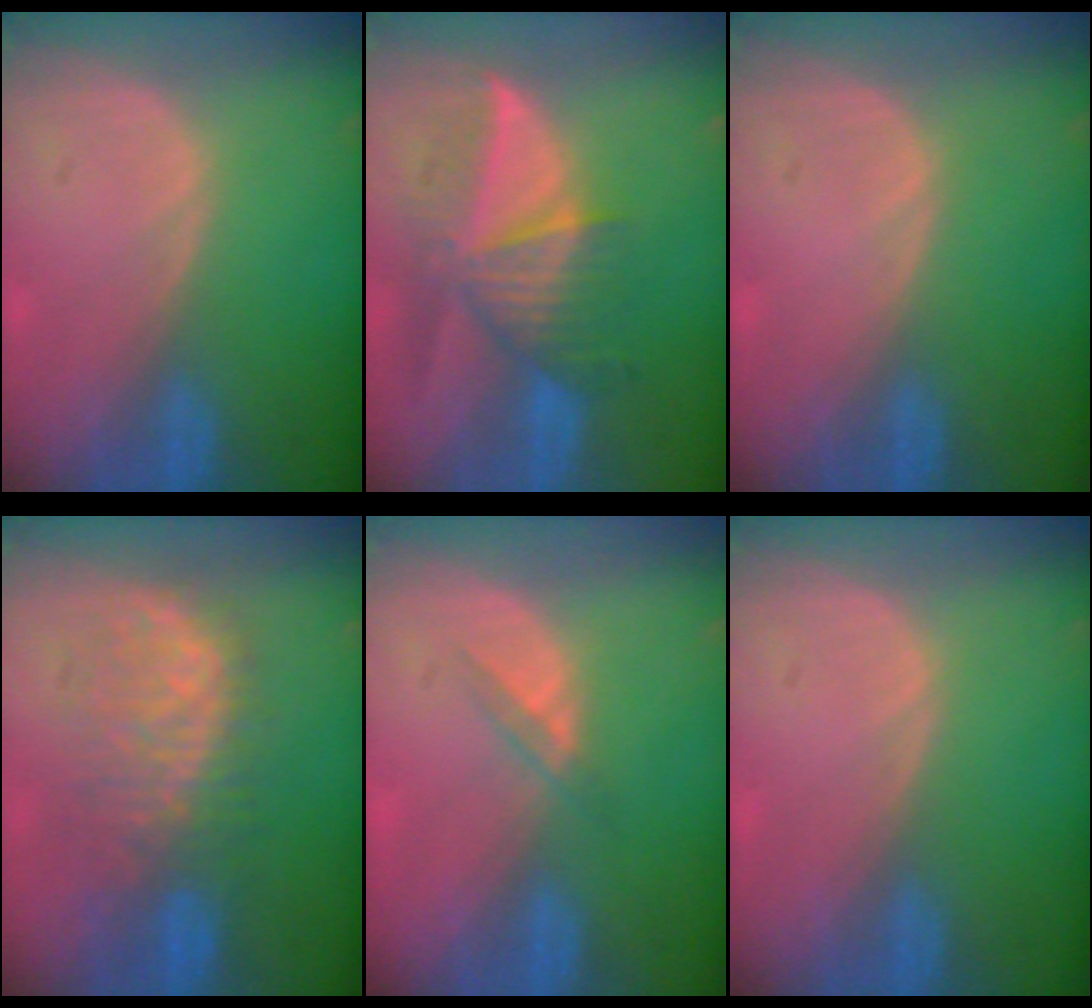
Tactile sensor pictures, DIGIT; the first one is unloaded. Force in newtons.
{"total": 8.4, "press": 7.9, "slide": 3.0}
{"total": 0.0}
{"total": 8.9, "press": 8.6, "slide": 2.1}
{"total": 1.9, "press": 1.7, "slide": 1.0}
{"total": 0.0}